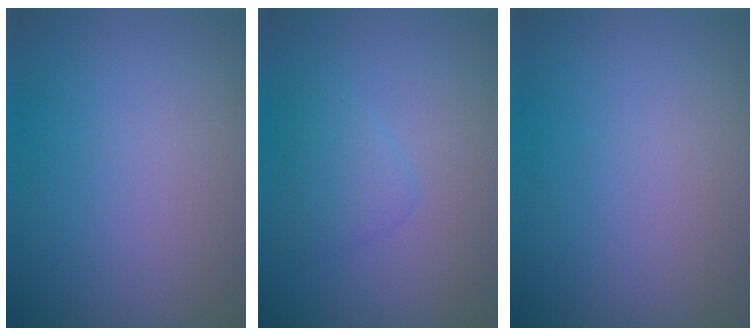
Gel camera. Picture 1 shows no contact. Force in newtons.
{"total": 1.8, "press": 1.8, "slide": 0.1}
{"total": 0.0}